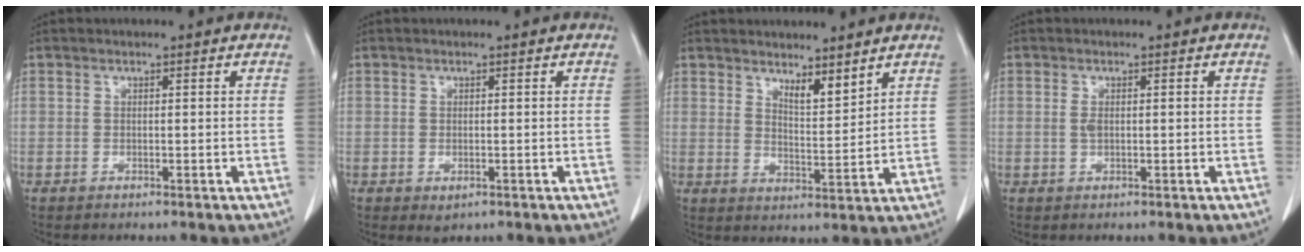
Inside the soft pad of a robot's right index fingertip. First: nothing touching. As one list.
[{"total": 1.5, "force": [-0.6, 0.9, 1.0], "torque": [-0.011, -0.002, 0.000]}, {"total": 4.4, "force": [3.7, 0.8, 2.2], "torque": [-0.039, -0.017, 0.069]}, {"total": 1.3, "force": [0.1, 0.5, 1.2], "torque": [-0.026, 0.000, 0.003]}]